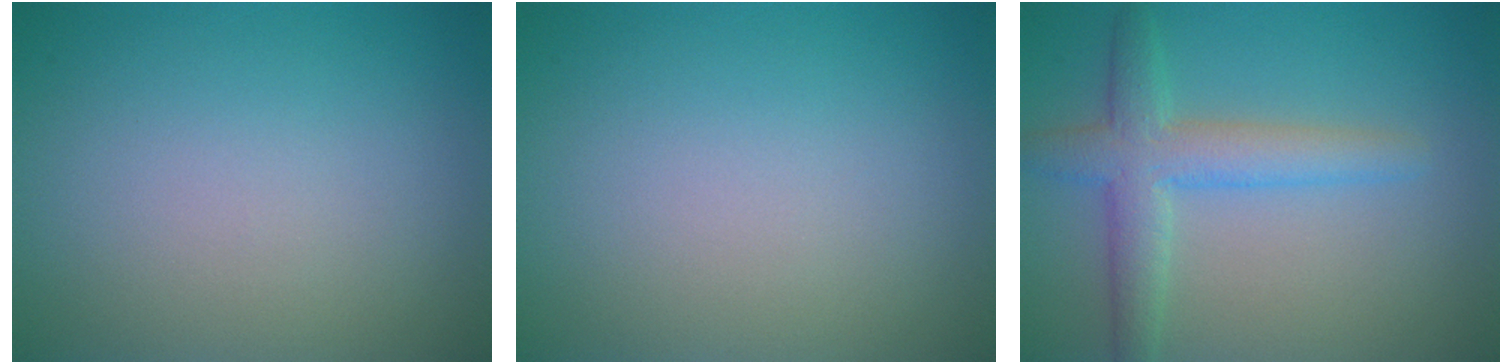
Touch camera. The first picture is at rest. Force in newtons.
{"total": 0.0}
{"total": 4.2, "press": 4.2, "slide": 0.2}